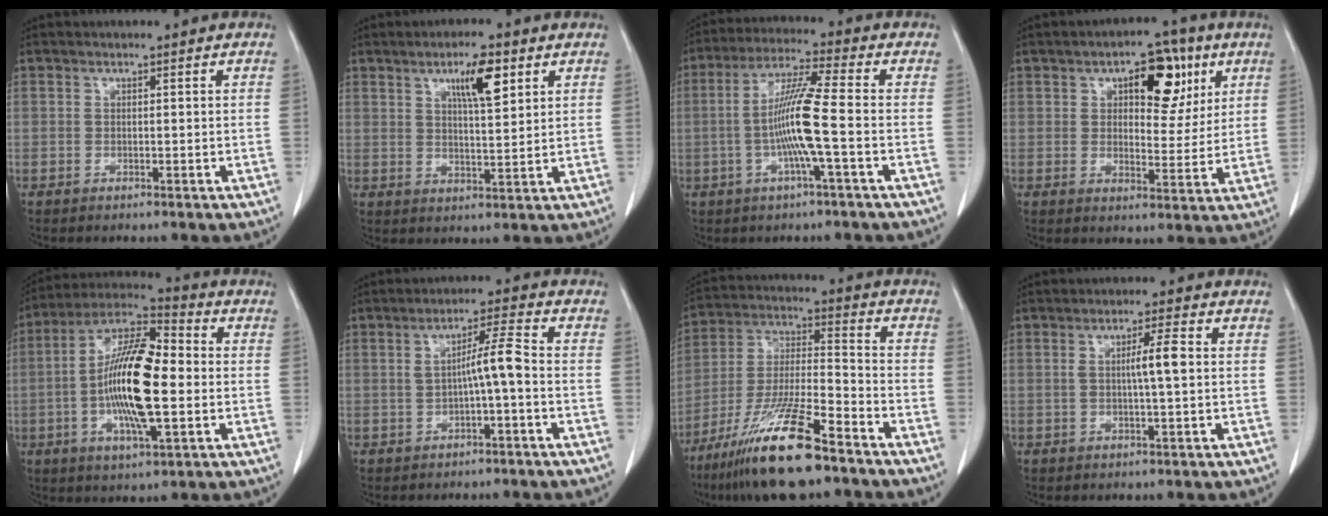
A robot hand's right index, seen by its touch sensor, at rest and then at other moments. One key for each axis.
{"total": 6.8, "fx": 3.5, "fy": 1.2, "fz": 5.7, "tx": -0.098, "ty": 0.000, "tz": 0.058}
{"total": 9.7, "fx": -1.6, "fy": -0.6, "fz": 9.5, "tx": -0.188, "ty": 0.005, "tz": -0.035}
{"total": 9.7, "fx": 4.4, "fy": 4.6, "fz": 7.3, "tx": -0.094, "ty": 0.018, "tz": 0.064}
{"total": 16.5, "fx": -1.4, "fy": 3.9, "fz": 16.0, "tx": -0.304, "ty": 0.010, "tz": -0.027}
{"total": 4.7, "fx": -0.6, "fy": -0.1, "fz": 4.7, "tx": -0.073, "ty": 0.014, "tz": -0.006}
{"total": 16.5, "fx": -11.3, "fy": 1.7, "fz": 12.0, "tx": -0.254, "ty": -0.034, "tz": -0.206}
{"total": 3.9, "fx": 0.3, "fy": -0.1, "fz": 3.9, "tx": -0.069, "ty": 0.004, "tz": 0.007}